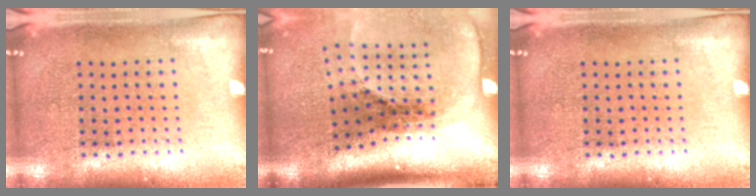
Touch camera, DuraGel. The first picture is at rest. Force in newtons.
{"total": 2.6, "press": 1.9, "slide": 1.8}
{"total": 0.0}